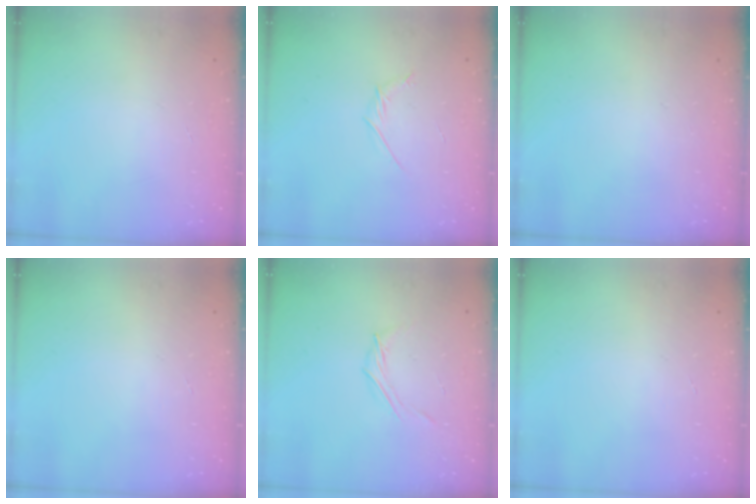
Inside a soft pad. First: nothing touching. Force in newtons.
{"total": 3.4, "press": 3.3, "slide": 0.9}
{"total": 0.0}
{"total": 0.0}
{"total": 3.8, "press": 3.7, "slide": 0.9}
{"total": 0.0}